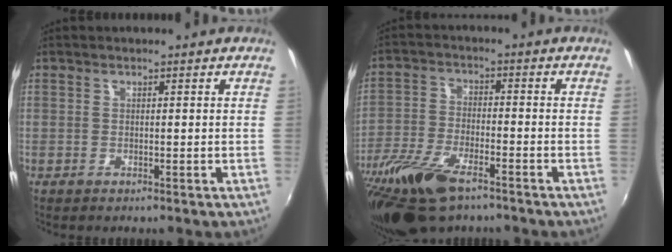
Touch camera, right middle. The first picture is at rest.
{"total": 15.4, "force": [-10.5, 5.6, 9.7], "torque": [-0.224, -0.038, -0.203]}